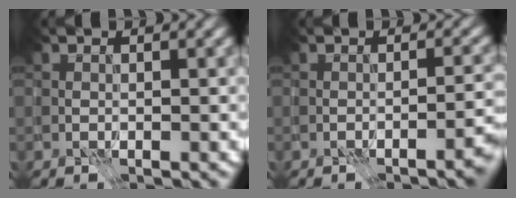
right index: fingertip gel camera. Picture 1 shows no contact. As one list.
[{"total": 3.1, "force": [-1.9, 0.7, 2.4], "torque": [-0.028, 0.010, -0.031]}]